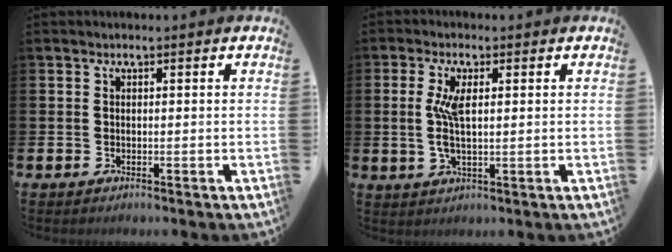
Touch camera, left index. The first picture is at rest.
{"total": 4.3, "force": [0.9, 1.6, 3.9], "torque": [-0.084, 0.002, 0.010]}